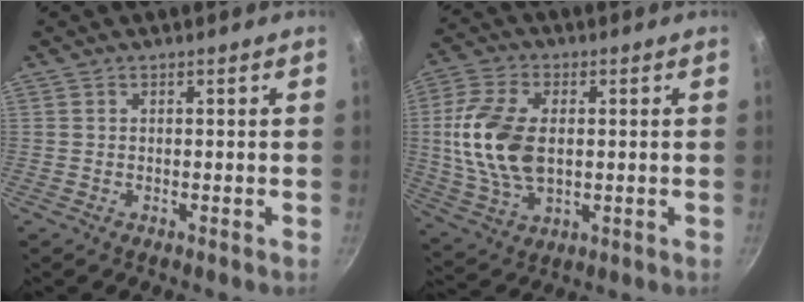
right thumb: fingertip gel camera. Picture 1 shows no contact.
{"total": 14.9, "force": [0.9, 9.1, 11.7], "torque": [-0.223, 0.000, 0.018]}